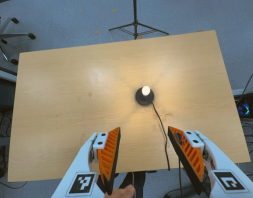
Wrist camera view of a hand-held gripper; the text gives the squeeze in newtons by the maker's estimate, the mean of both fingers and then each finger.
{"total": 0.0}